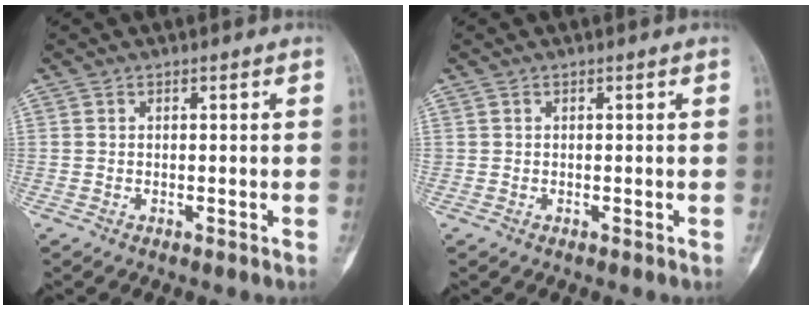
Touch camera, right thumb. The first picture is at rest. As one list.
[{"total": 0.0}]